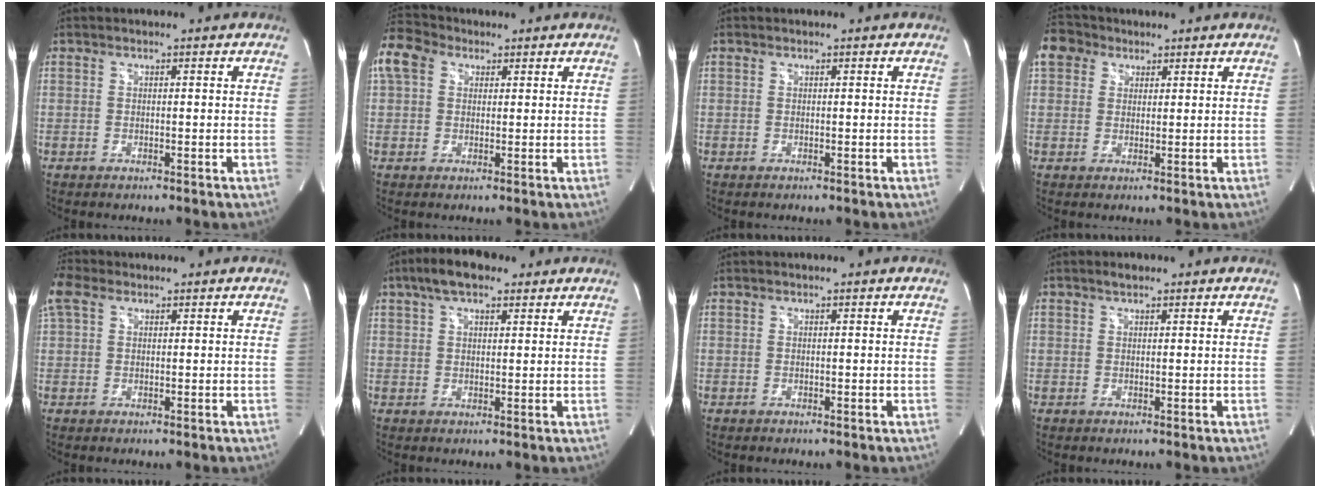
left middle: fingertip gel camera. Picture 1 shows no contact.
{"total": 13.2, "force": [6.0, 9.7, 6.6], "torque": [-0.190, 0.063, 0.113]}
{"total": 0.0}
{"total": 5.3, "force": [3.0, 4.1, 1.4], "torque": [-0.037, 0.027, 0.061]}
{"total": 4.4, "force": [2.4, 2.6, 2.6], "torque": [-0.081, 0.036, 0.056]}
{"total": 7.3, "force": [4.8, 2.8, 4.8], "torque": [-0.093, 0.027, 0.080]}
{"total": 0.0}
{"total": 1.3, "force": [1.0, 0.5, 0.6], "torque": [-0.015, 0.007, 0.016]}